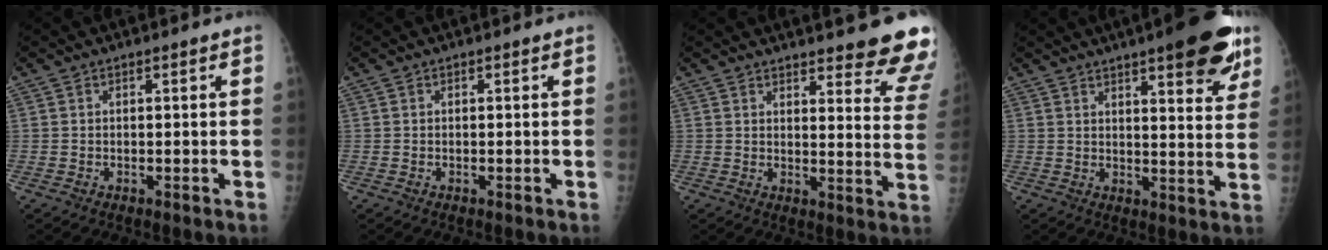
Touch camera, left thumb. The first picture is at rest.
{"total": 0.0}
{"total": 16.7, "force": [14.6, 3.0, 7.6], "torque": [-0.062, -0.107, 0.159]}
{"total": 15.3, "force": [9.4, 3.9, 11.4], "torque": [-0.121, -0.037, 0.120]}